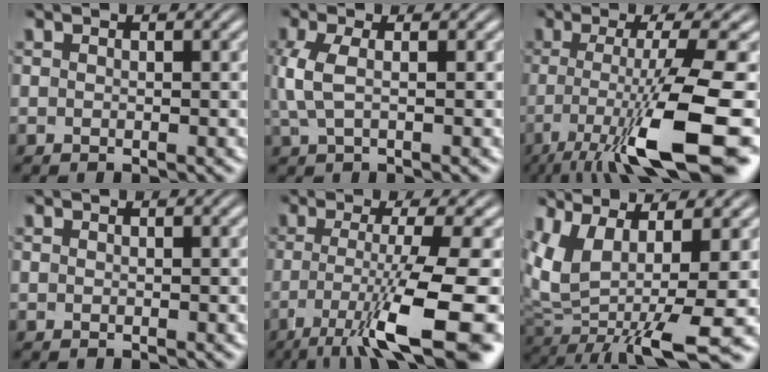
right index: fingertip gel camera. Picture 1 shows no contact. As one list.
[{"total": 3.2, "force": [0.0, 1.2, 3.0], "torque": [-0.077, -0.007, 0.006]}, {"total": 10.3, "force": [-3.3, 2.4, 9.5], "torque": [-0.150, -0.032, -0.030]}, {"total": 0.0}, {"total": 9.5, "force": [-3.8, 2.5, 8.3], "torque": [-0.143, -0.041, -0.036]}, {"total": 11.7, "force": [-0.7, 7.3, 9.1], "torque": [-0.197, -0.026, -0.004]}]